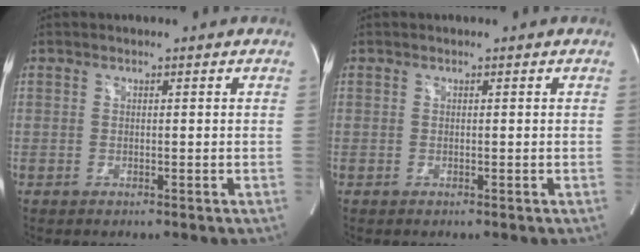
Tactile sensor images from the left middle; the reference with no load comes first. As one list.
[{"total": 0.0}]